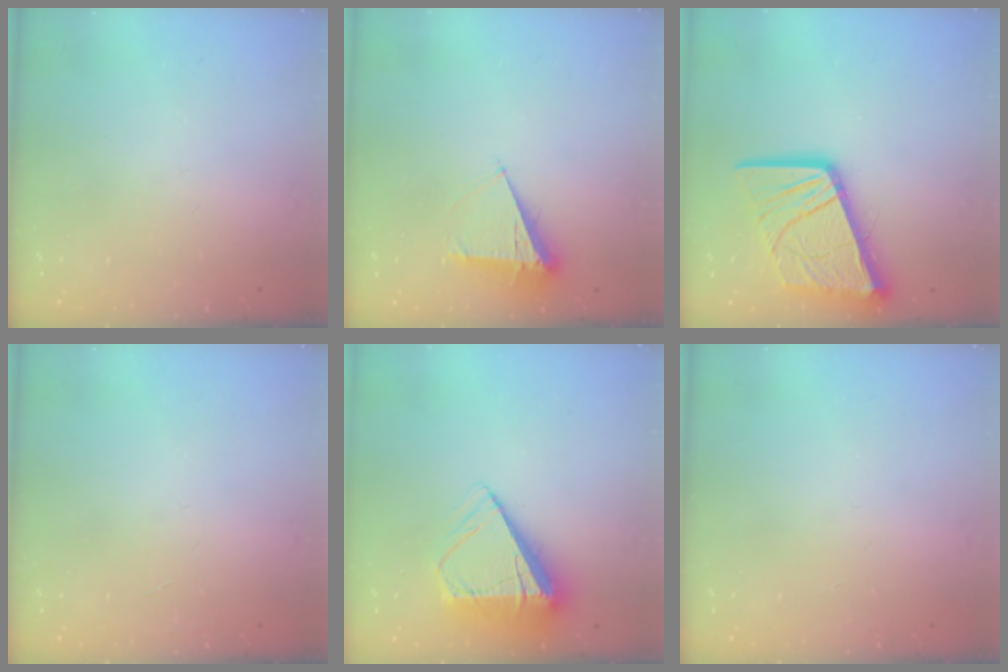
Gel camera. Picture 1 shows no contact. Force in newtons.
{"total": 7.0, "press": 7.0, "slide": 0.4}
{"total": 19.1, "press": 19.0, "slide": 2.4}
{"total": 0.0}
{"total": 9.8, "press": 9.7, "slide": 1.4}
{"total": 0.0}